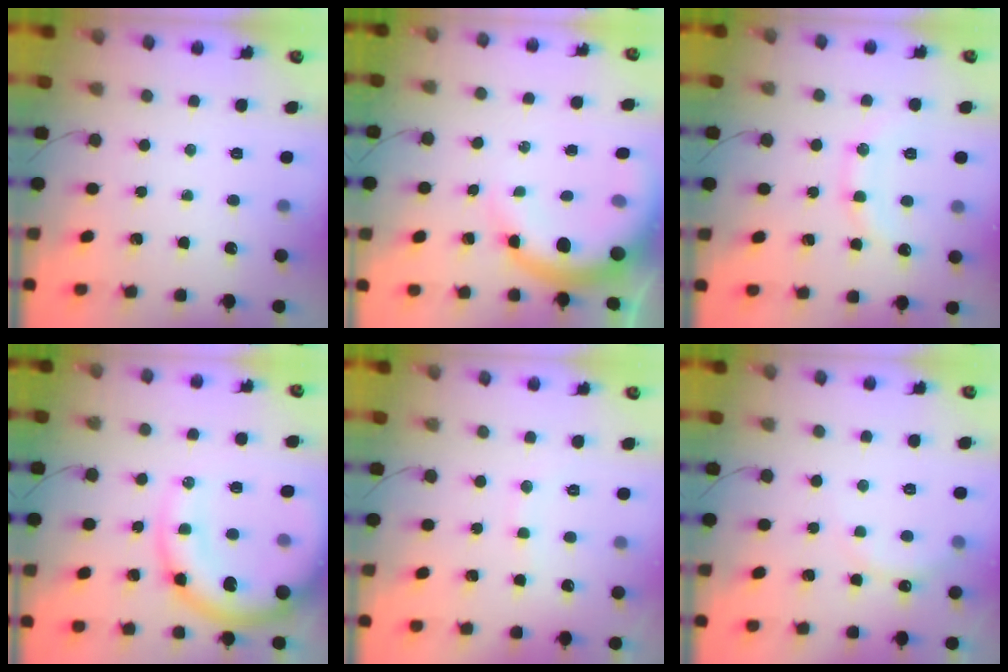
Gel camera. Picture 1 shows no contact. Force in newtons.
{"total": 10.8, "press": 10.4, "slide": 2.7}
{"total": 10.7, "press": 10.7, "slide": 1.2}
{"total": 17.3, "press": 16.9, "slide": 3.9}
{"total": 6.0, "press": 5.9, "slide": 0.9}
{"total": 7.0, "press": 6.9, "slide": 1.3}